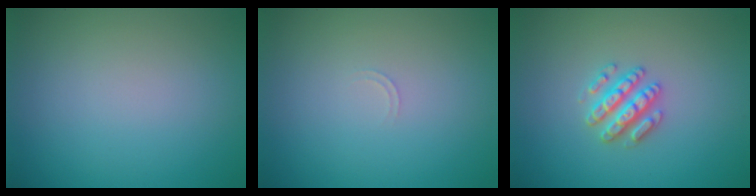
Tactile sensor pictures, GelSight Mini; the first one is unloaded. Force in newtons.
{"total": 0.6, "press": 0.6, "slide": 0.2}
{"total": 2.9, "press": 2.8, "slide": 0.5}